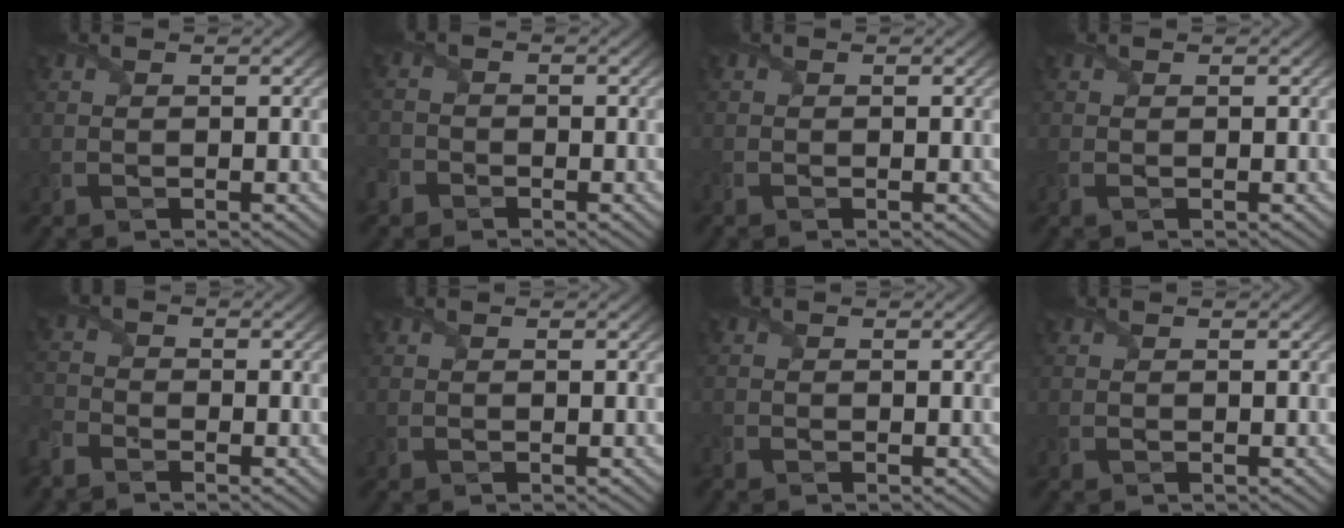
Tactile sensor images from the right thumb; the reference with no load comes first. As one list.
[{"total": 2.8, "force": [-1.9, 2.0, 0.6], "torque": [-0.017, -0.005, -0.046]}, {"total": 0.5, "force": [-0.5, 0.2, 0.1], "torque": [-0.005, -0.007, -0.008]}, {"total": 0.8, "force": [-0.2, 0.4, 0.6], "torque": [-0.022, -0.003, -0.004]}, {"total": 3.7, "force": [-3.1, 1.7, 1.1], "torque": [-0.032, -0.009, -0.081]}, {"total": 0.0}, {"total": 0.8, "force": [-0.7, 0.2, 0.2], "torque": [-0.008, -0.007, -0.016]}, {"total": 0.0}]